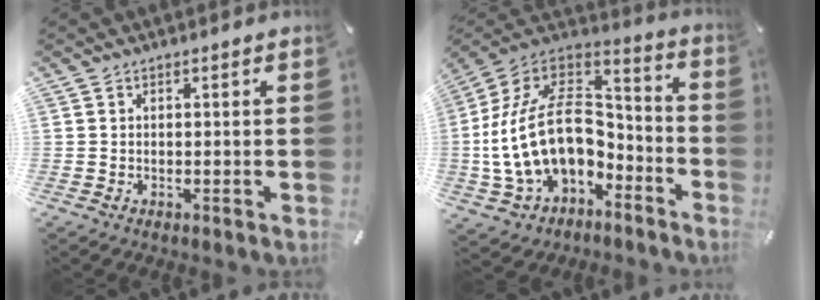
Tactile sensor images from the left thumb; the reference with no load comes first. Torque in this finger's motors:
{"motor_torque": [2.26, 2.75, 2.36, 0.41, 1.03]}